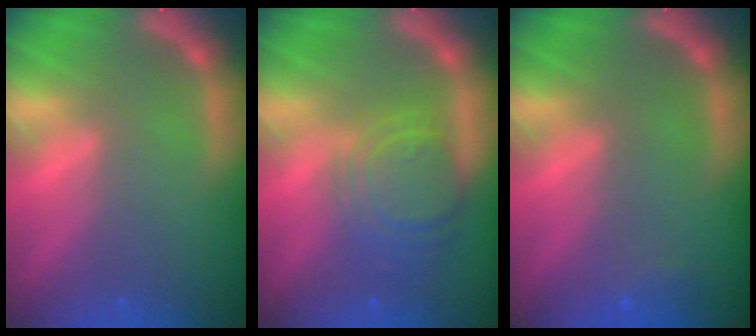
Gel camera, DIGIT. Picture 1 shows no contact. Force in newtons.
{"total": 7.1}
{"total": 1.4}